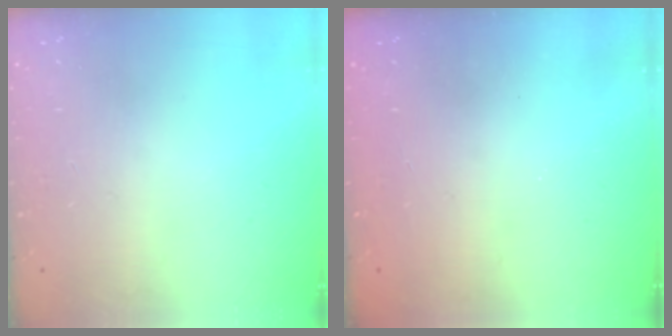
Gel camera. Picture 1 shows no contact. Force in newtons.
{"total": 2.3, "press": 2.2, "slide": 0.8}